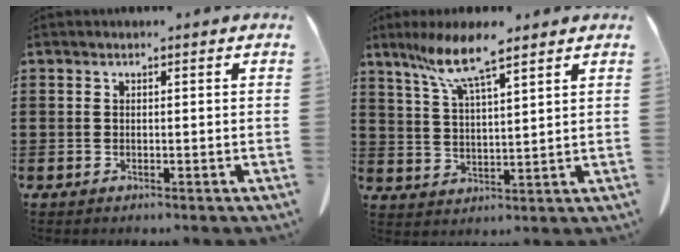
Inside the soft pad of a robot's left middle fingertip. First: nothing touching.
{"total": 8.2, "force": [6.0, 0.8, 5.6], "torque": [-0.132, -0.013, 0.102]}